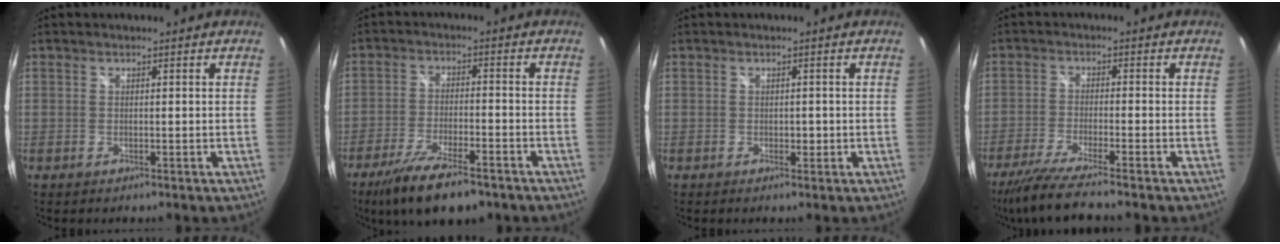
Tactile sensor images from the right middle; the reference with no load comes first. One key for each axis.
{"total": 13.2, "fx": -9.5, "fy": 3.5, "fz": 8.4, "tx": -0.179, "ty": -0.036, "tz": -0.162}
{"total": 1.1, "fx": -0.3, "fy": 0.9, "fz": 0.6, "tx": -0.006, "ty": -0.001, "tz": -0.005}
{"total": 9.8, "fx": -8.4, "fy": -0.6, "fz": 5.1, "tx": -0.115, "ty": -0.033, "tz": -0.148}